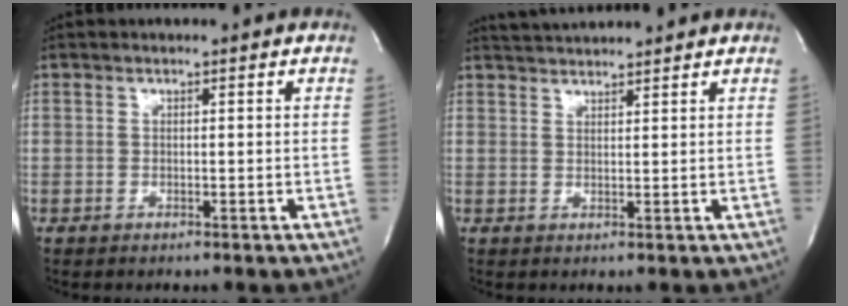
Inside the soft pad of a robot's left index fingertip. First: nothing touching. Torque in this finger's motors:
{"motor_torque": [0.11, -0.07, 0.04, 0.02]}